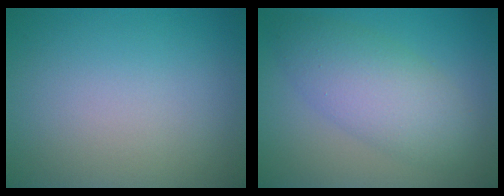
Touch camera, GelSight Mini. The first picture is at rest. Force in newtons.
{"total": 5.6, "press": 5.6, "slide": 0.1}